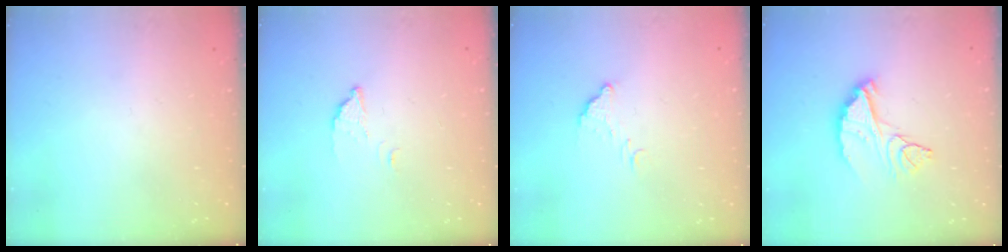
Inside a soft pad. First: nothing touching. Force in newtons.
{"total": 3.0, "press": 3.0, "slide": 0.1}
{"total": 5.7, "press": 5.7, "slide": 0.3}
{"total": 9.9, "press": 9.9, "slide": 0.8}